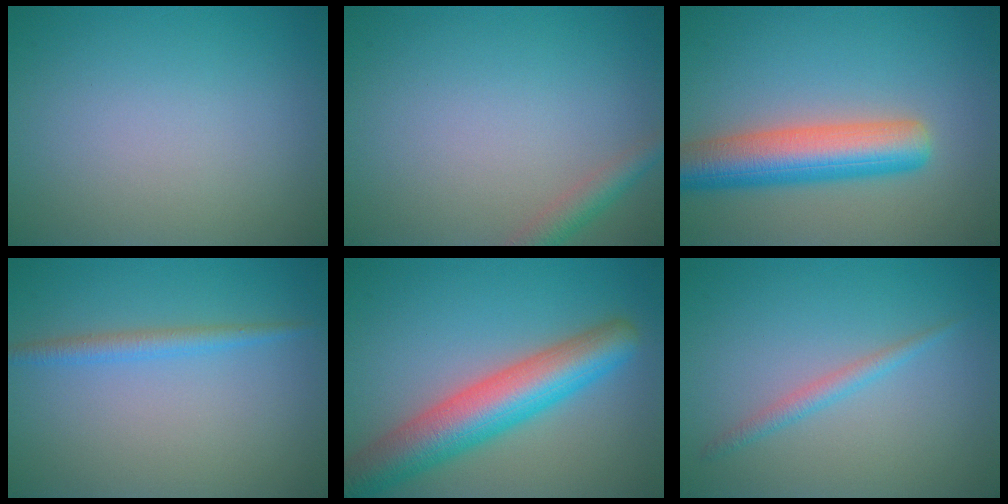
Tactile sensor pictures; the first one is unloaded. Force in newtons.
{"total": 2.1, "press": 2.1, "slide": 0.1}
{"total": 7.0, "press": 7.0, "slide": 0.5}
{"total": 1.8, "press": 1.8, "slide": 0.1}
{"total": 8.2, "press": 8.2, "slide": 0.3}
{"total": 1.5, "press": 1.4, "slide": 0.1}